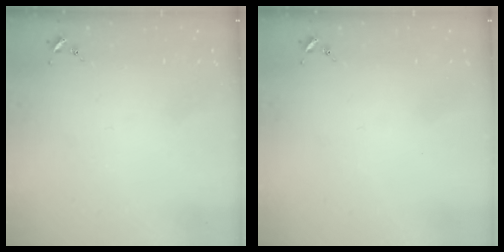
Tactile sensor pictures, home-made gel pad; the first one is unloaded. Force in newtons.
{"total": 0.0}